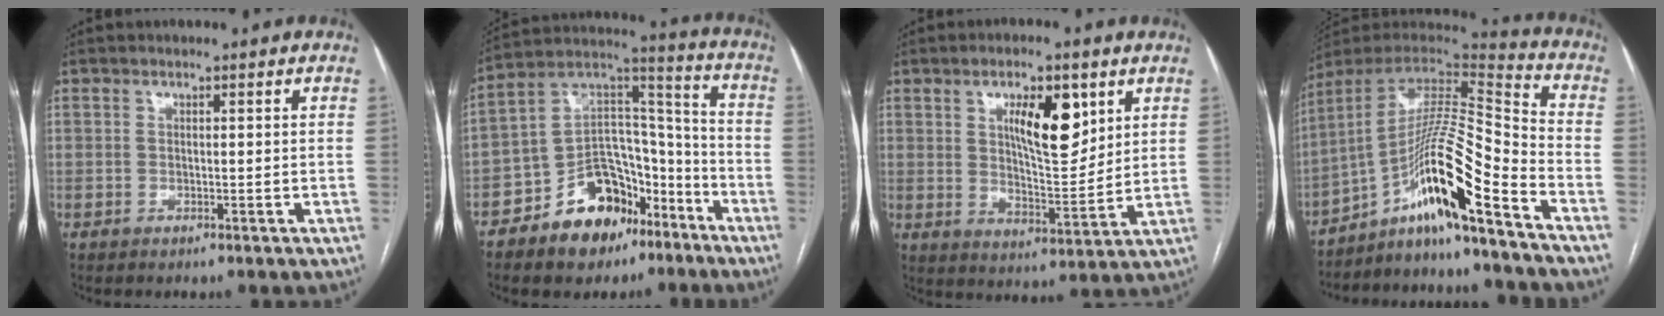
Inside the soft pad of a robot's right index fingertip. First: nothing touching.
{"total": 16.1, "force": [-9.6, 9.6, 8.6], "torque": [-0.135, 0.054, -0.152]}
{"total": 10.2, "force": [4.3, 3.3, 8.6], "torque": [-0.141, 0.000, 0.077]}
{"total": 16.7, "force": [-10.2, 0.1, 13.2], "torque": [-0.239, 0.013, -0.178]}